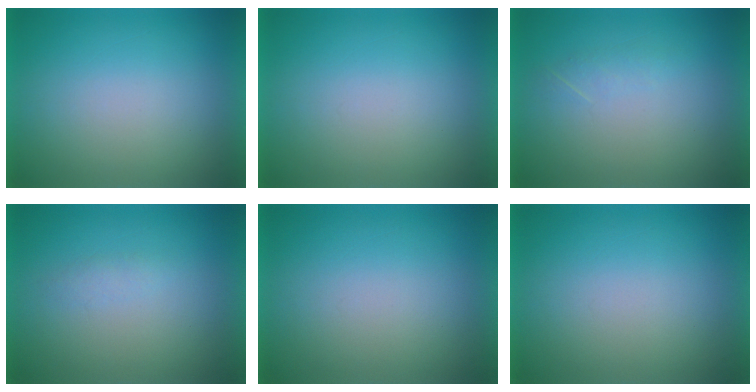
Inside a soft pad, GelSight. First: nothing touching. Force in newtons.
{"total": 0.0}
{"total": 1.3}
{"total": 1.2}
{"total": 0.0}
{"total": 0.0}